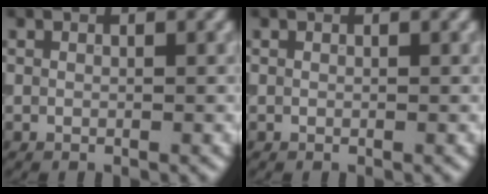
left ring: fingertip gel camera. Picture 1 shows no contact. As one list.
[{"total": 0.0}]